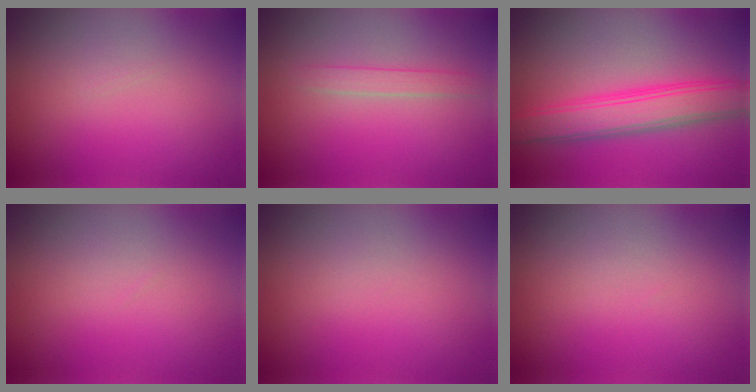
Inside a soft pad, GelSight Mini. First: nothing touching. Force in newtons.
{"total": 1.5, "press": 1.4, "slide": 0.1}
{"total": 5.4, "press": 5.4, "slide": 0.1}
{"total": 0.0}
{"total": 0.0}
{"total": 0.0}